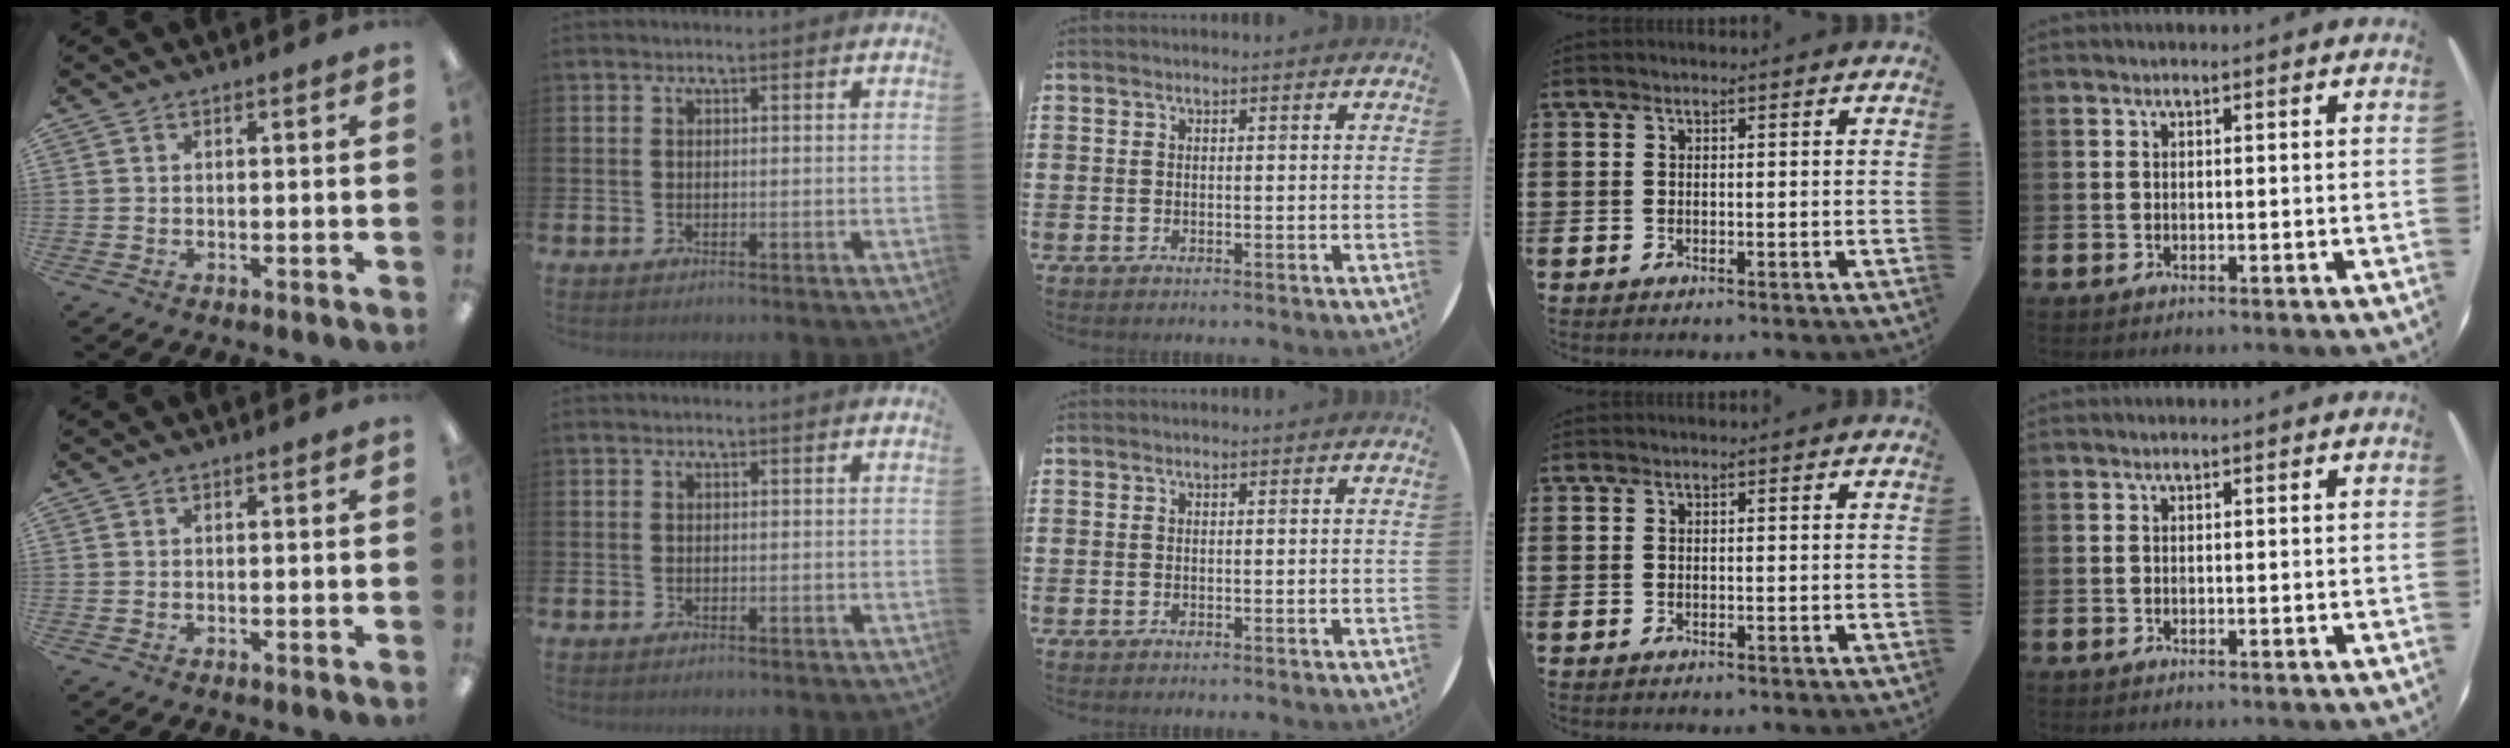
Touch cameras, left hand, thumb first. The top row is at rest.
{}